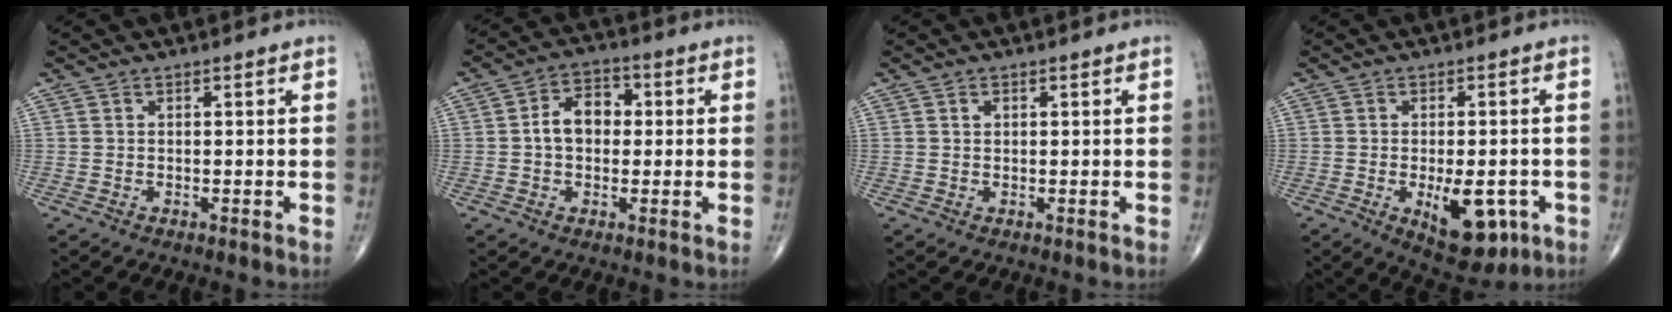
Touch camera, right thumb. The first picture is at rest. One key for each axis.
{"total": 7.3, "fx": 0.3, "fy": 5.2, "fz": 5.1, "tx": -0.068, "ty": 0.022, "tz": -0.004}
{"total": 0.9, "fx": 0.3, "fy": 0.7, "fz": 0.5, "tx": -0.007, "ty": 0.000, "tz": 0.006}
{"total": 10.9, "fx": -3.5, "fy": 5.2, "fz": 8.9, "tx": -0.104, "ty": -0.001, "tz": -0.037}